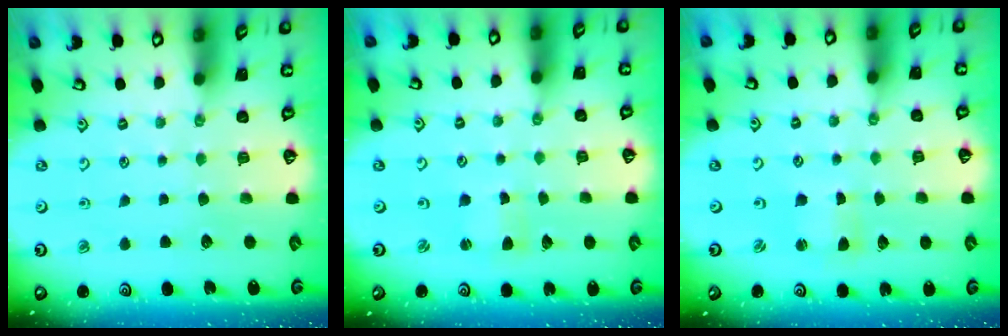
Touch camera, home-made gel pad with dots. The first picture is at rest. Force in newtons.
{"total": 1.7, "press": 1.7, "slide": 0.3}
{"total": 1.2, "press": 1.2, "slide": 0.3}